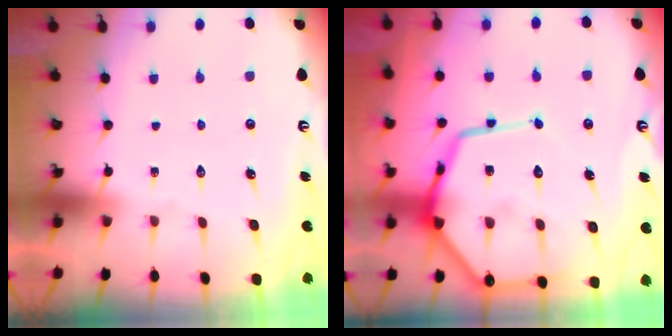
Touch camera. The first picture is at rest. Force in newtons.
{"total": 18.6, "press": 18.4, "slide": 2.0}